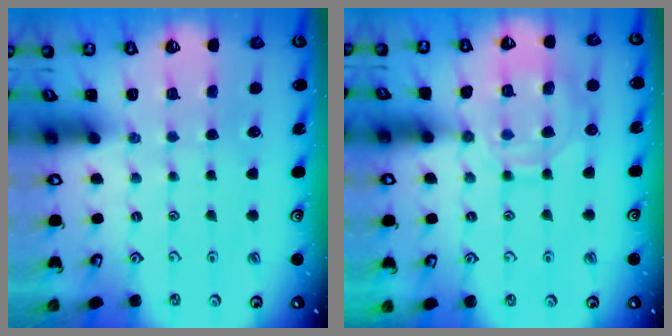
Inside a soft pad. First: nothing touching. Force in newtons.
{"total": 13.6, "press": 13.5, "slide": 1.2}